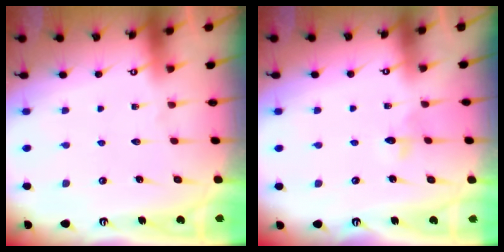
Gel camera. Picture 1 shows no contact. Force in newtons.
{"total": 3.3, "press": 3.2, "slide": 0.6}